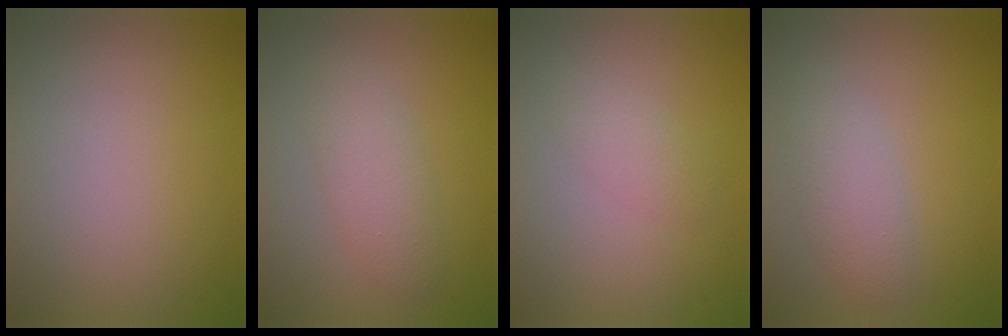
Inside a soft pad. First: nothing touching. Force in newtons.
{"total": 2.6, "press": 2.6, "slide": 0.0}
{"total": 1.6, "press": 1.6, "slide": 0.1}
{"total": 2.6, "press": 2.6, "slide": 0.1}